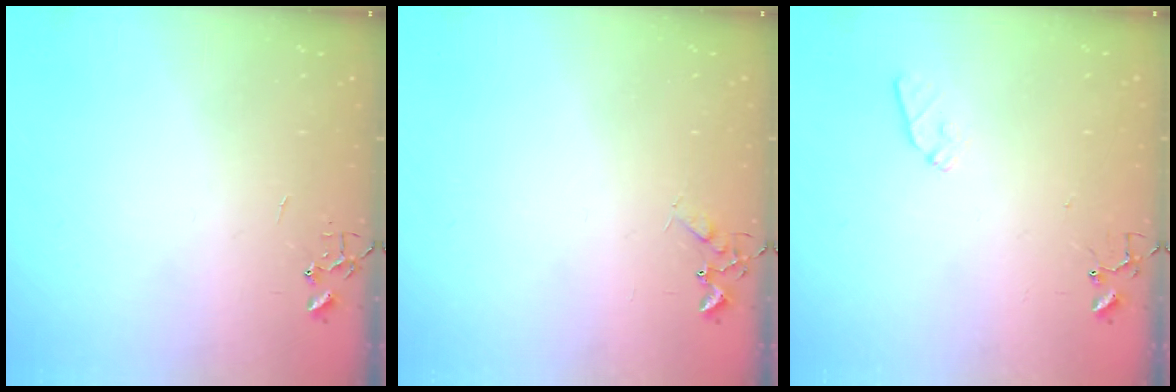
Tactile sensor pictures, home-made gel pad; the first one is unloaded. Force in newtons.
{"total": 6.1, "press": 6.0, "slide": 0.8}
{"total": 7.6, "press": 7.6, "slide": 0.6}